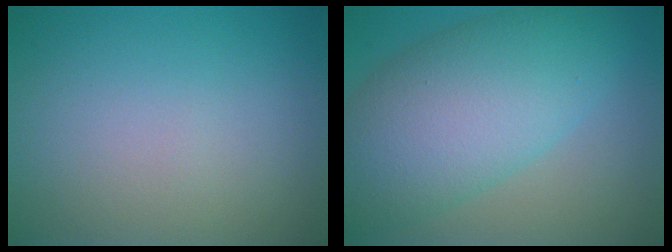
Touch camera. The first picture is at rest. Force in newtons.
{"total": 10.0, "press": 10.0, "slide": 0.4}